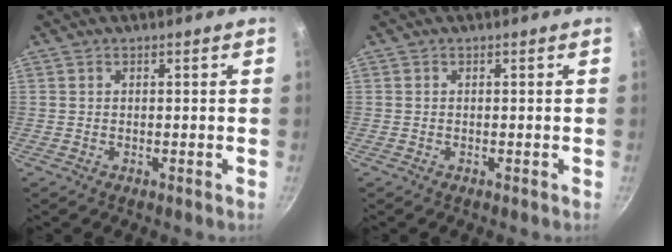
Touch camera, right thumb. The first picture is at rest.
{"total": 0.0}